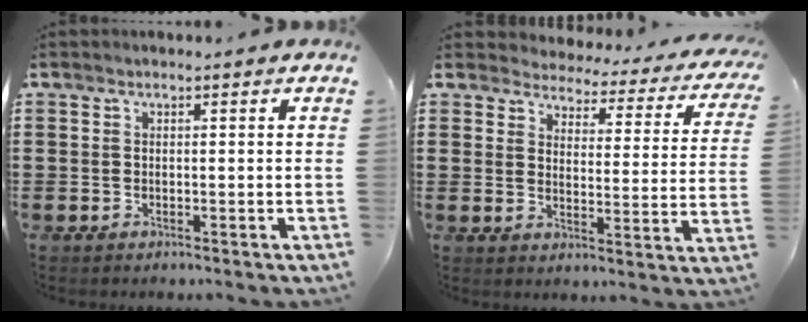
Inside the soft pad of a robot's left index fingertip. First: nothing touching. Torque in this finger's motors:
{"motor_torque": [2.14, 0.00, 0.30, 0.01]}